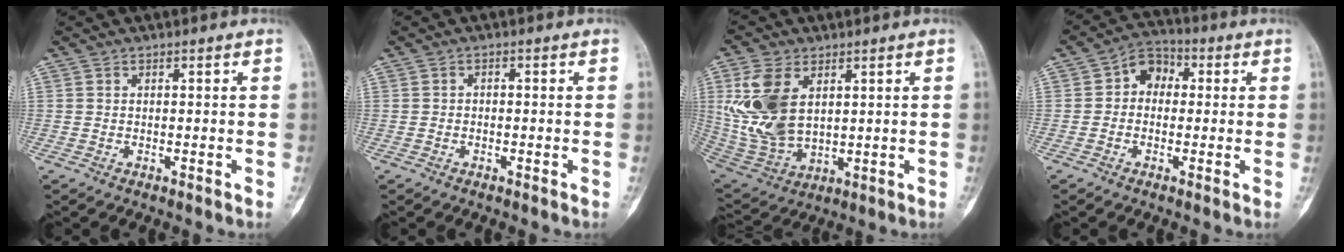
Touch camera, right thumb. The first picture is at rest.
{"total": 0.6, "force": [-0.3, 0.4, 0.2], "torque": [0.005, 0.003, -0.010]}
{"total": 14.4, "force": [3.6, 8.8, 10.7], "torque": [-0.217, -0.015, 0.087]}
{"total": 6.6, "force": [0.6, 5.2, 3.9], "torque": [-0.030, 0.023, -0.003]}